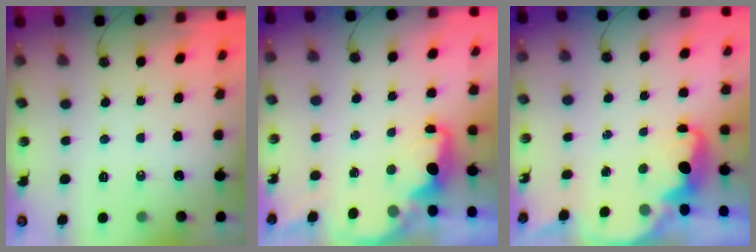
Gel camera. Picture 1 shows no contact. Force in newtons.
{"total": 2.2, "press": 2.1, "slide": 0.9}
{"total": 2.7, "press": 2.7, "slide": 0.4}